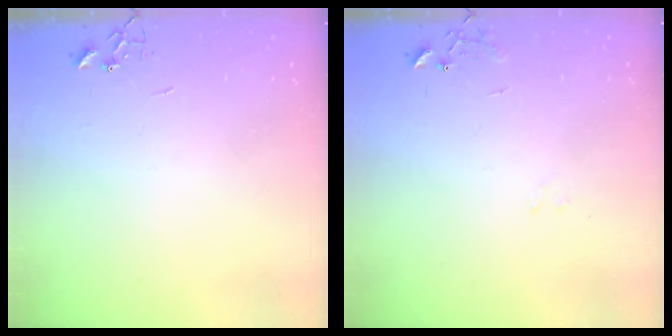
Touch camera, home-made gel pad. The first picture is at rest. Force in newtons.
{"total": 8.0, "press": 8.0, "slide": 0.9}